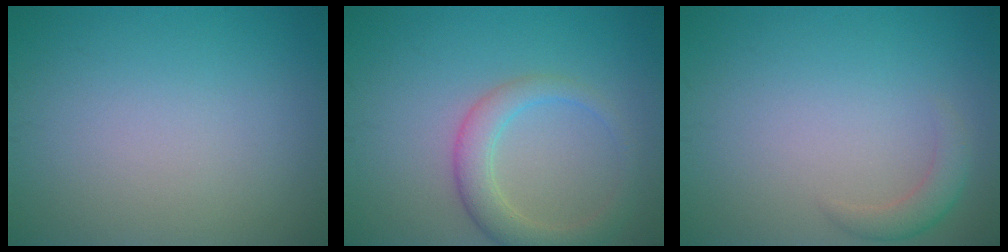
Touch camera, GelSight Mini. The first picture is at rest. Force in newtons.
{"total": 3.6, "press": 3.6, "slide": 0.2}
{"total": 1.8, "press": 1.8, "slide": 0.1}